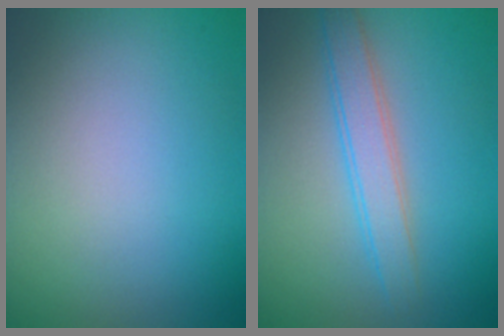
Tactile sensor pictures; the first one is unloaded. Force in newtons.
{"total": 3.0, "press": 3.0, "slide": 0.0}